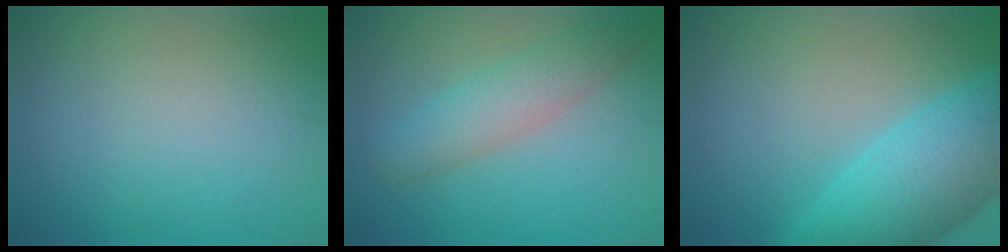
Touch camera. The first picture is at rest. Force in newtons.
{"total": 4.2, "press": 4.2, "slide": 0.4}
{"total": 9.3, "press": 9.3, "slide": 0.4}